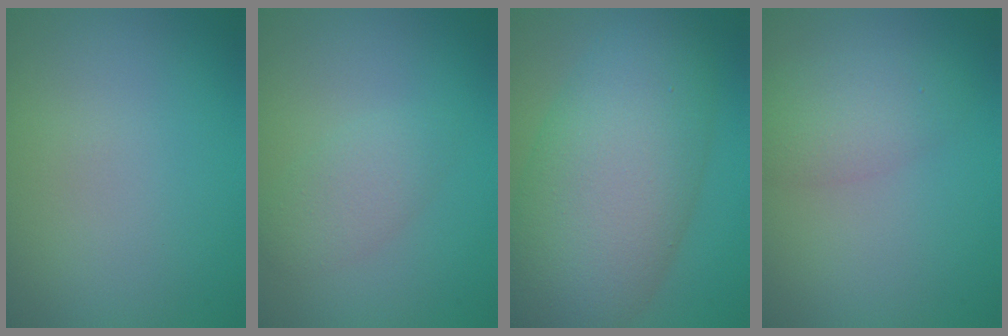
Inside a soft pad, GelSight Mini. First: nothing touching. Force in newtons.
{"total": 2.1, "press": 2.1, "slide": 0.1}
{"total": 10.7, "press": 10.6, "slide": 0.6}
{"total": 3.0, "press": 3.0, "slide": 0.0}